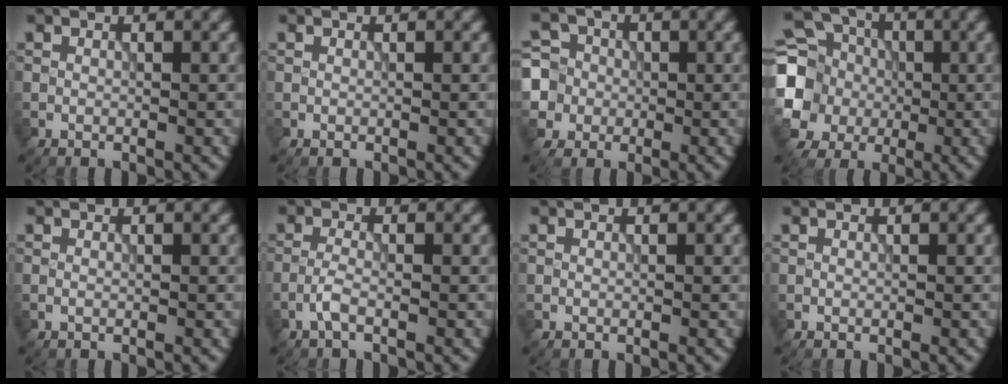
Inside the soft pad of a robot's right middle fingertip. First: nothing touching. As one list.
[{"total": 0.0}, {"total": 7.4, "force": [-1.1, 7.0, 1.9], "torque": [-0.049, 0.017, -0.052]}, {"total": 11.9, "force": [-1.4, 10.8, 4.9], "torque": [-0.158, -0.001, -0.056]}, {"total": 0.0}, {"total": 1.6, "force": [-0.9, 0.4, 1.3], "torque": [-0.029, 0.005, -0.023]}, {"total": 0.0}, {"total": 0.0}]